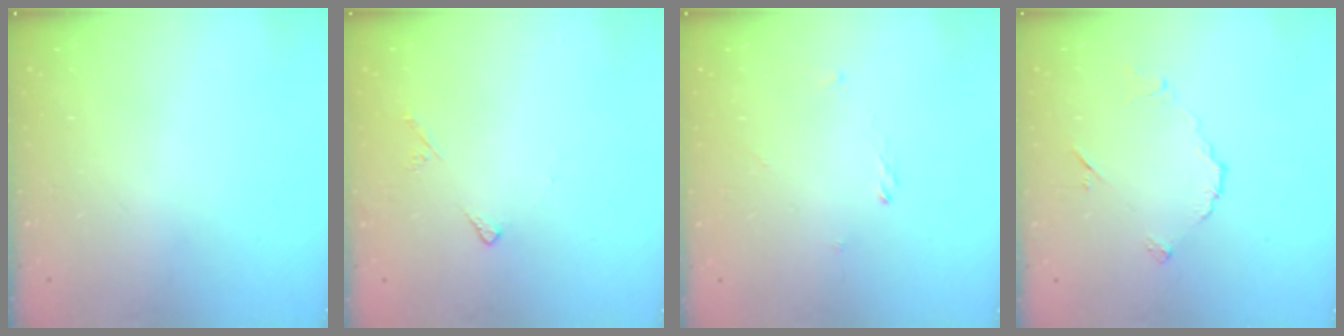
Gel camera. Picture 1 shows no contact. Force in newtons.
{"total": 6.1, "press": 6.0, "slide": 0.6}
{"total": 0.7, "press": 0.5, "slide": 0.4}
{"total": 6.7, "press": 6.7, "slide": 0.2}